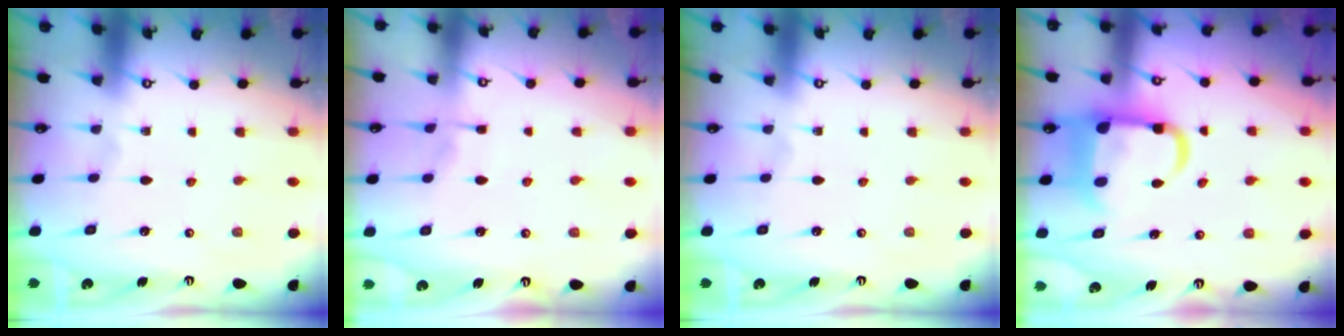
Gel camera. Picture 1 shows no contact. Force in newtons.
{"total": 3.2, "press": 3.2, "slide": 0.5}
{"total": 0.0}
{"total": 12.7, "press": 12.6, "slide": 1.6}